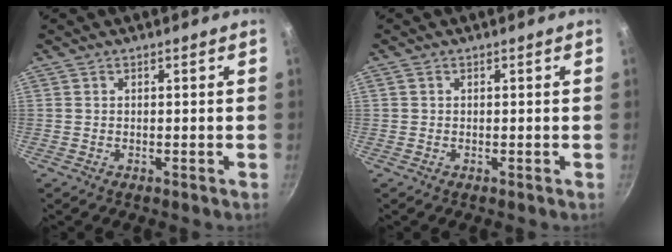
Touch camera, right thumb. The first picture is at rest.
{"total": 0.6, "force": [0.1, 0.5, 0.2], "torque": [-0.001, 0.003, 0.000]}